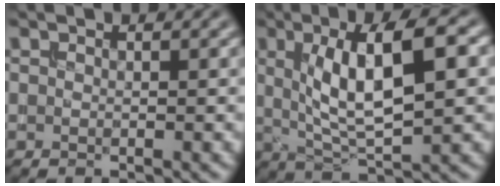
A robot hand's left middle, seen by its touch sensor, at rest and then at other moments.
{"total": 9.1, "force": [1.8, 2.6, 8.5], "torque": [-0.137, 0.004, 0.032]}